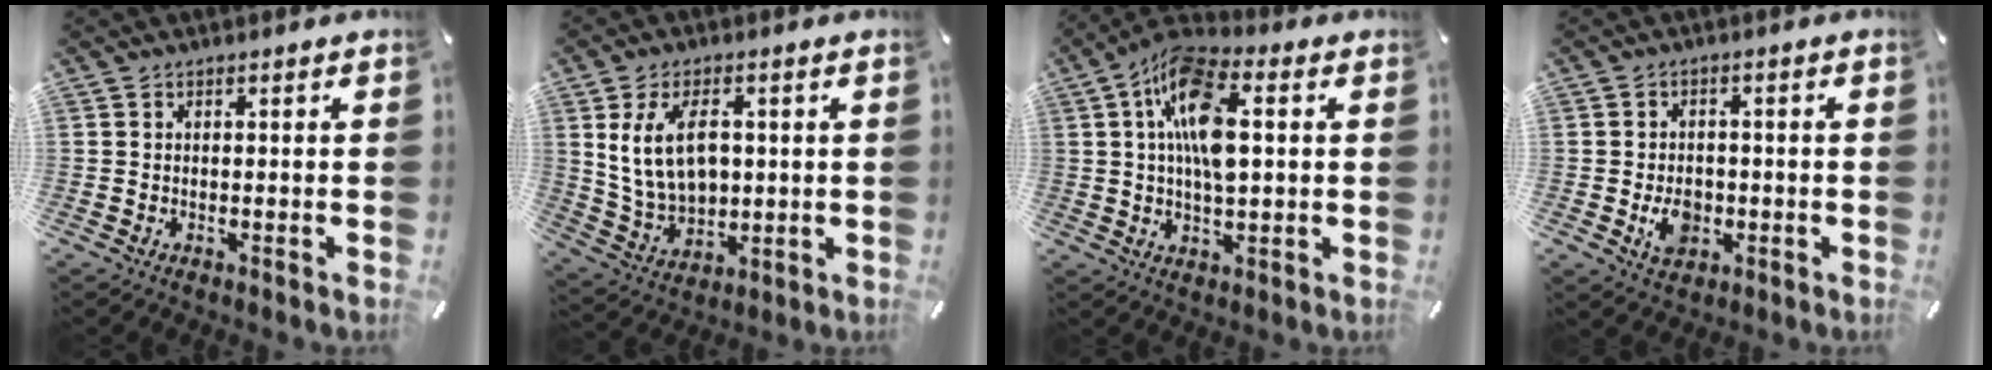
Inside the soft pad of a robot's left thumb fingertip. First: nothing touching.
{"total": 11.5, "force": [2.3, 8.0, 8.0], "torque": [-0.164, 0.003, 0.041]}
{"total": 13.9, "force": [2.8, 6.6, 11.9], "torque": [-0.239, 0.003, 0.047]}
{"total": 6.7, "force": [-1.7, 5.1, 3.9], "torque": [-0.070, -0.001, -0.031]}